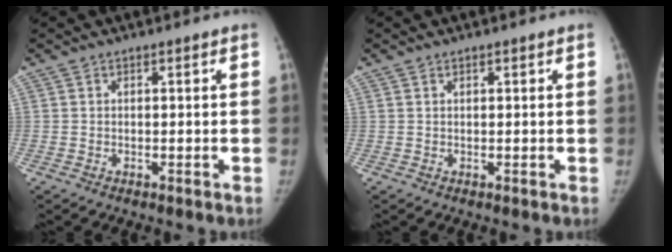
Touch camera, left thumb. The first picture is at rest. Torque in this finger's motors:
{"motor_torque": [1.45, 1.31, 1.17, -1.35, 0.54]}